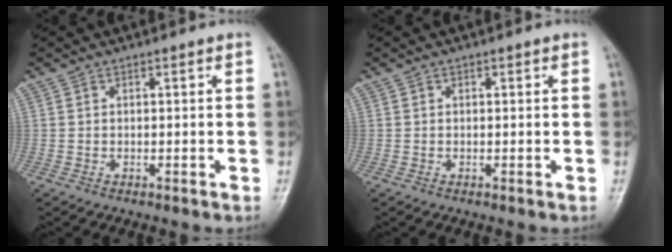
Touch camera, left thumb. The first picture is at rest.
{"total": 0.0}